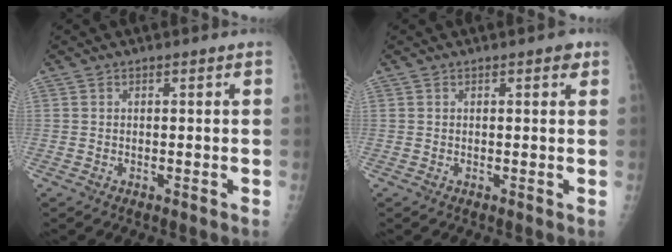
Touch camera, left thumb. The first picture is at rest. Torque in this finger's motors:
{"motor_torque": [0.22, 0.04, 0.25, -0.03, 0.00]}